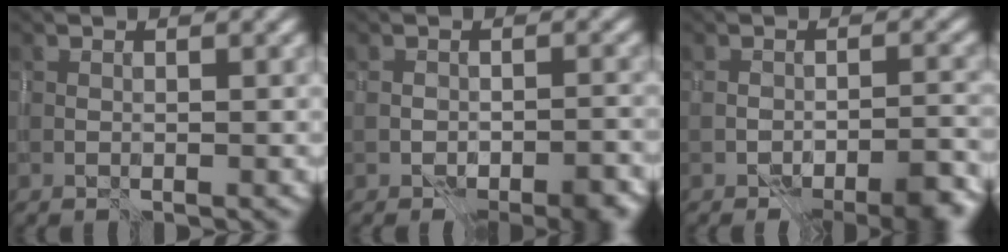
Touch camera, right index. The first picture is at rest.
{"total": 3.7, "force": [-2.5, 1.5, 2.2], "torque": [-0.029, -0.005, -0.031]}
{"total": 4.6, "force": [-3.4, 1.1, 3.0], "torque": [-0.043, -0.004, -0.047]}